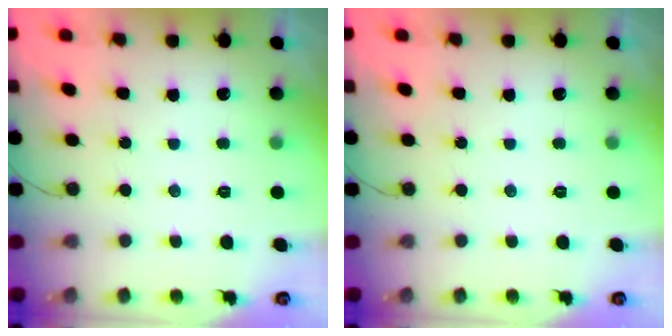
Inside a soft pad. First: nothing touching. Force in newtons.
{"total": 0.0}